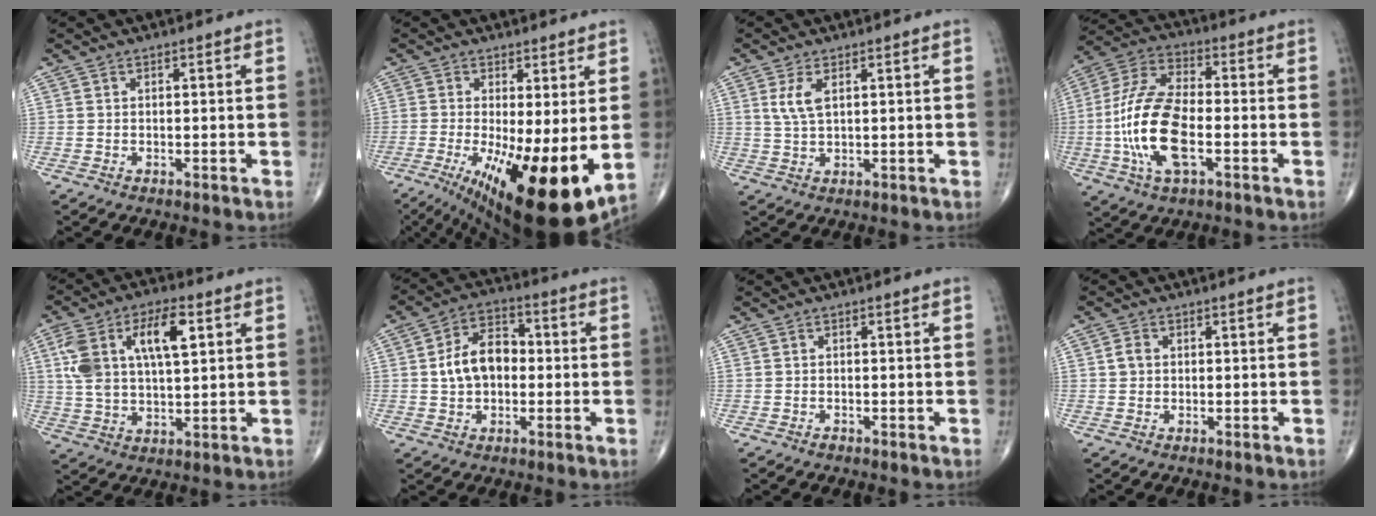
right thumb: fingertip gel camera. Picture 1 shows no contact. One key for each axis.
{"total": 17.3, "fx": -3.0, "fy": 5.1, "fz": 16.2, "tx": -0.247, "ty": -0.028, "tz": -0.026}
{"total": 4.0, "fx": 1.4, "fy": 1.7, "fz": 3.3, "tx": -0.072, "ty": -0.002, "tz": 0.034}
{"total": 16.7, "fx": -3.4, "fy": 7.4, "fz": 14.6, "tx": -0.309, "ty": 0.021, "tz": -0.068}
{"total": 14.7, "fx": 4.5, "fy": 6.8, "fz": 12.2, "tx": -0.227, "ty": 0.009, "tz": 0.085}
{"total": 9.9, "fx": 0.1, "fy": 6.7, "fz": 7.3, "tx": -0.113, "ty": 0.025, "tz": -0.007}
{"total": 0.7, "fx": -0.5, "fy": 0.4, "fz": 0.2, "tx": -0.004, "ty": 0.002, "tz": -0.011}
{"total": 2.0, "fx": 0.2, "fy": 1.7, "fz": 1.1, "tx": -0.016, "ty": 0.005, "tz": 0.003}